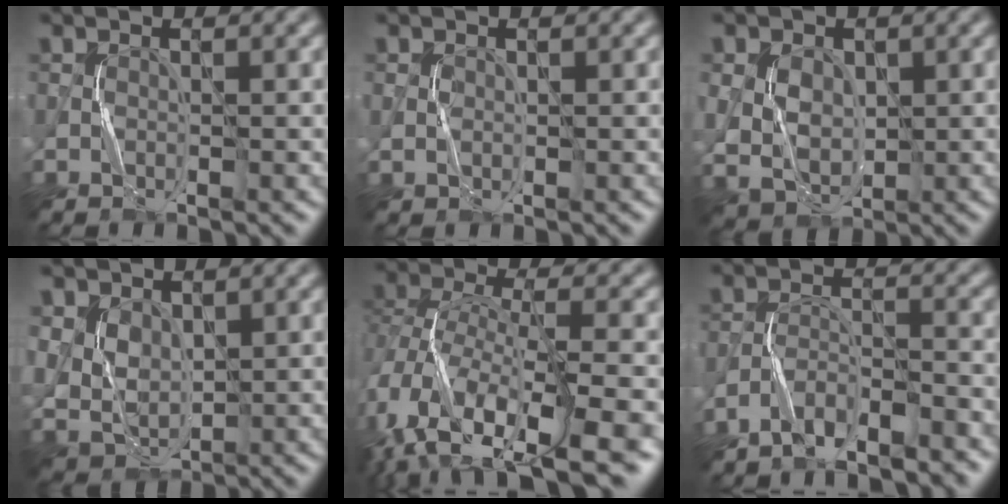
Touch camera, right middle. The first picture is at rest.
{"total": 0.0}
{"total": 3.9, "force": [0.7, 3.0, 2.3], "torque": [-0.044, 0.002, 0.013]}
{"total": 3.6, "force": [1.2, 2.8, 1.9], "torque": [-0.046, -0.009, 0.031]}
{"total": 13.1, "force": [-8.3, 5.9, 8.3], "torque": [-0.182, -0.017, -0.101]}
{"total": 4.0, "force": [-3.6, 0.5, 1.6], "torque": [-0.034, 0.004, -0.069]}